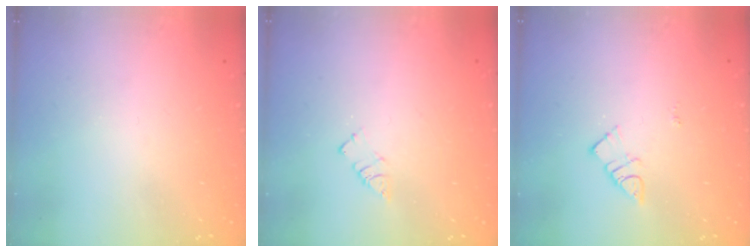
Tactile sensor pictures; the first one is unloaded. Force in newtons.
{"total": 3.3, "press": 3.3, "slide": 0.4}
{"total": 5.8, "press": 5.8, "slide": 0.6}